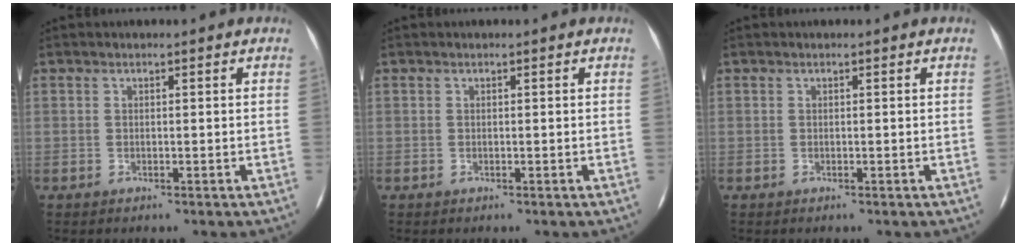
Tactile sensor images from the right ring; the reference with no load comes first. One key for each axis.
{"total": 0.0}
{"total": 0.0}